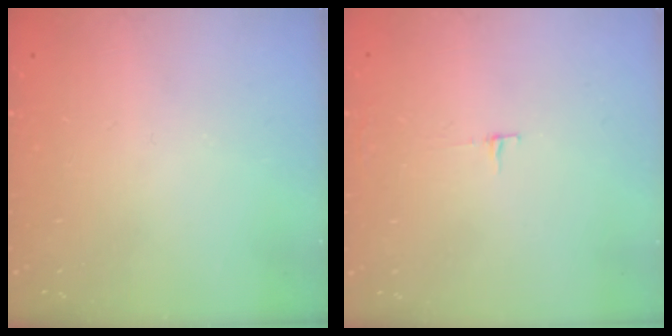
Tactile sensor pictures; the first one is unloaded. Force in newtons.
{"total": 3.3, "press": 3.3, "slide": 0.4}